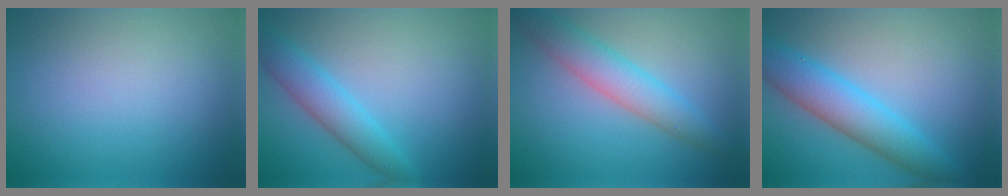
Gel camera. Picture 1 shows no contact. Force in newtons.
{"total": 3.5, "press": 3.5, "slide": 0.0}
{"total": 4.2, "press": 4.2, "slide": 0.2}
{"total": 5.6, "press": 5.6, "slide": 0.2}